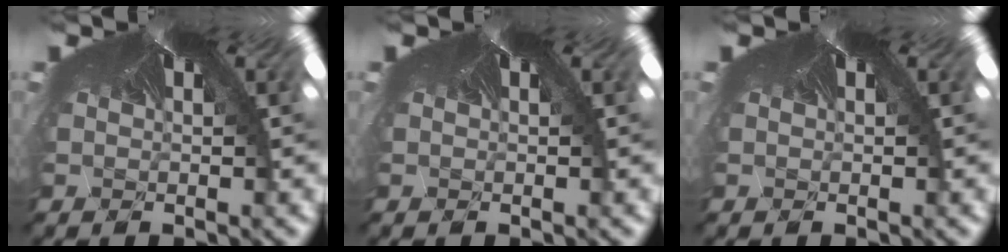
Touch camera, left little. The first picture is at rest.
{"total": 0.0}
{"total": 0.0}